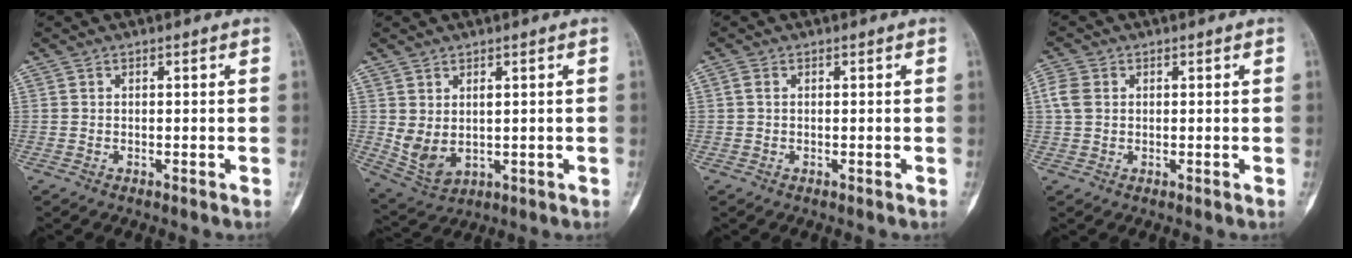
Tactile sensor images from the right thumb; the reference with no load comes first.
{"total": 6.7, "force": [0.9, 4.1, 5.2], "torque": [-0.091, -0.007, 0.039]}
{"total": 1.2, "force": [0.3, 0.7, 0.9], "torque": [-0.021, 0.004, 0.006]}
{"total": 3.6, "force": [0.7, 2.7, 2.2], "torque": [-0.055, 0.008, 0.011]}